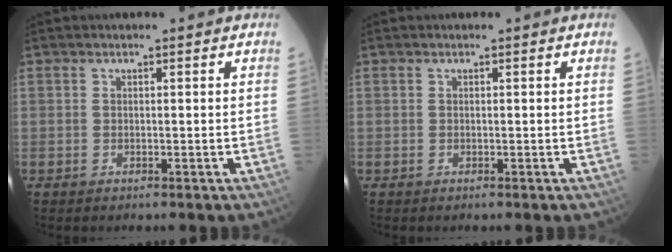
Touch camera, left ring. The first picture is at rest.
{"total": 0.0}